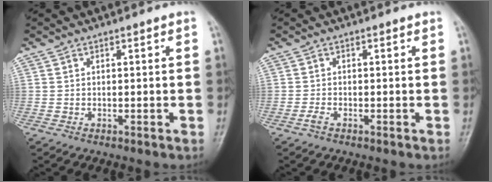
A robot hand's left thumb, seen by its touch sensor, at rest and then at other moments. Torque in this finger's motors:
{"motor_torque": [-0.04, 0.04, 0.17, 0.15, 0.00]}